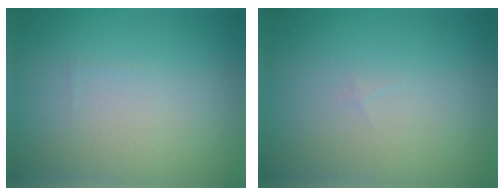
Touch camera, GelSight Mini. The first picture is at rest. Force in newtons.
{"total": 0.0}